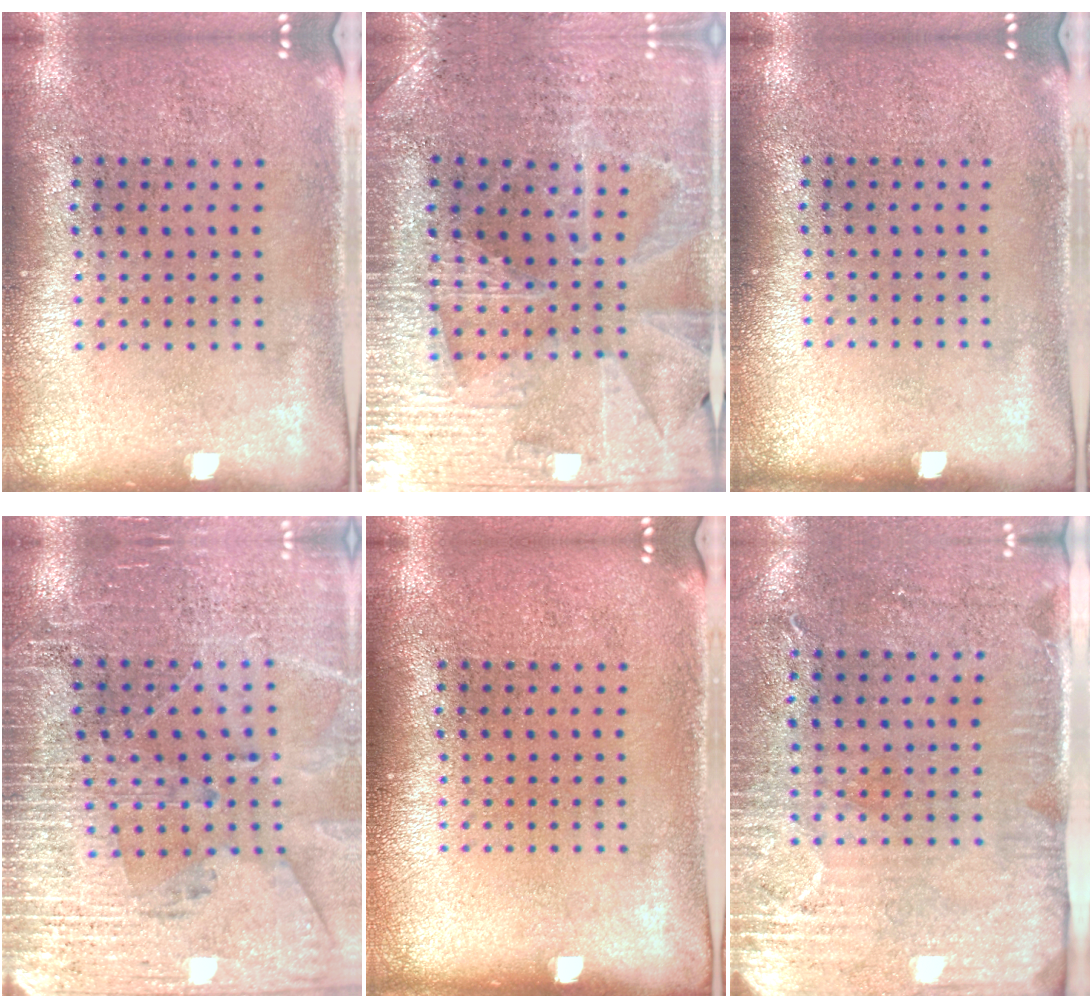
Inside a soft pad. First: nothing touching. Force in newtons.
{"total": 2.9, "press": 2.9, "slide": 0.6}
{"total": 0.0}
{"total": 3.2, "press": 3.2, "slide": 0.3}
{"total": 0.0}
{"total": 2.9, "press": 2.4, "slide": 1.6}